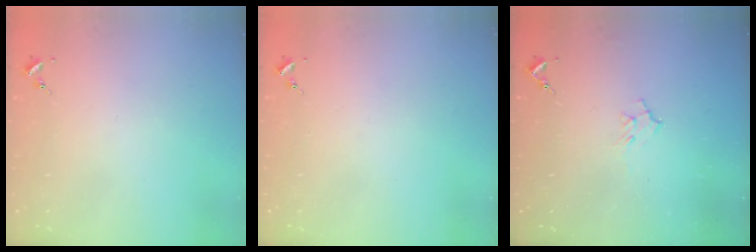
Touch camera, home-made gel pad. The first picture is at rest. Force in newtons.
{"total": 0.0}
{"total": 6.5, "press": 6.4, "slide": 1.3}